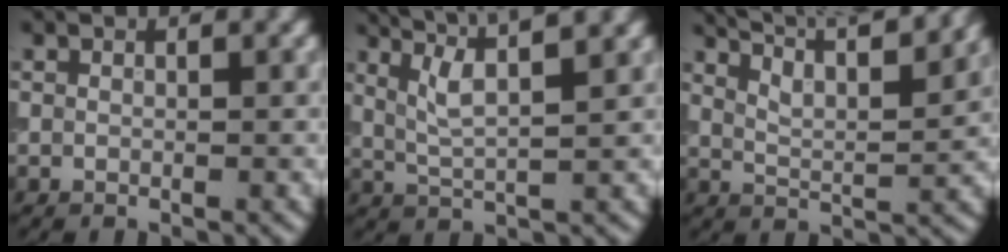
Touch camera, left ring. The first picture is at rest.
{"total": 4.7, "force": [2.8, 0.8, 3.7], "torque": [-0.072, 0.009, 0.049]}
{"total": 12.6, "force": [9.5, 3.9, 7.3], "torque": [-0.103, 0.036, 0.107]}